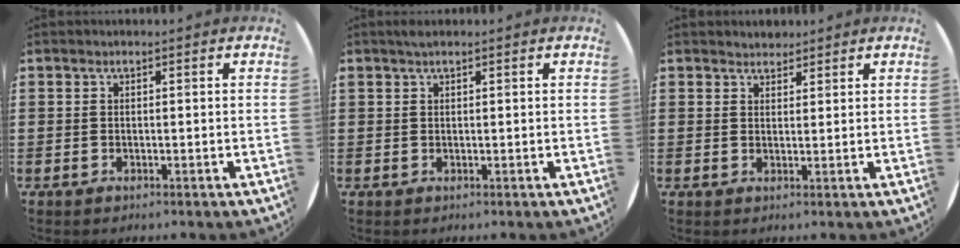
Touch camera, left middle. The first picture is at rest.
{"total": 0.6, "force": [0.5, 0.1, 0.4], "torque": [-0.007, 0.001, 0.009]}
{"total": 1.8, "force": [1.7, 0.5, -0.1], "torque": [0.000, 0.004, 0.032]}